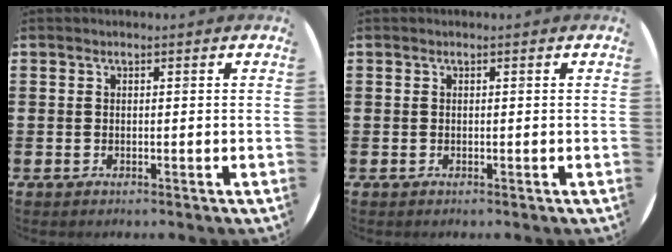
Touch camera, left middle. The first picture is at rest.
{"total": 0.0}